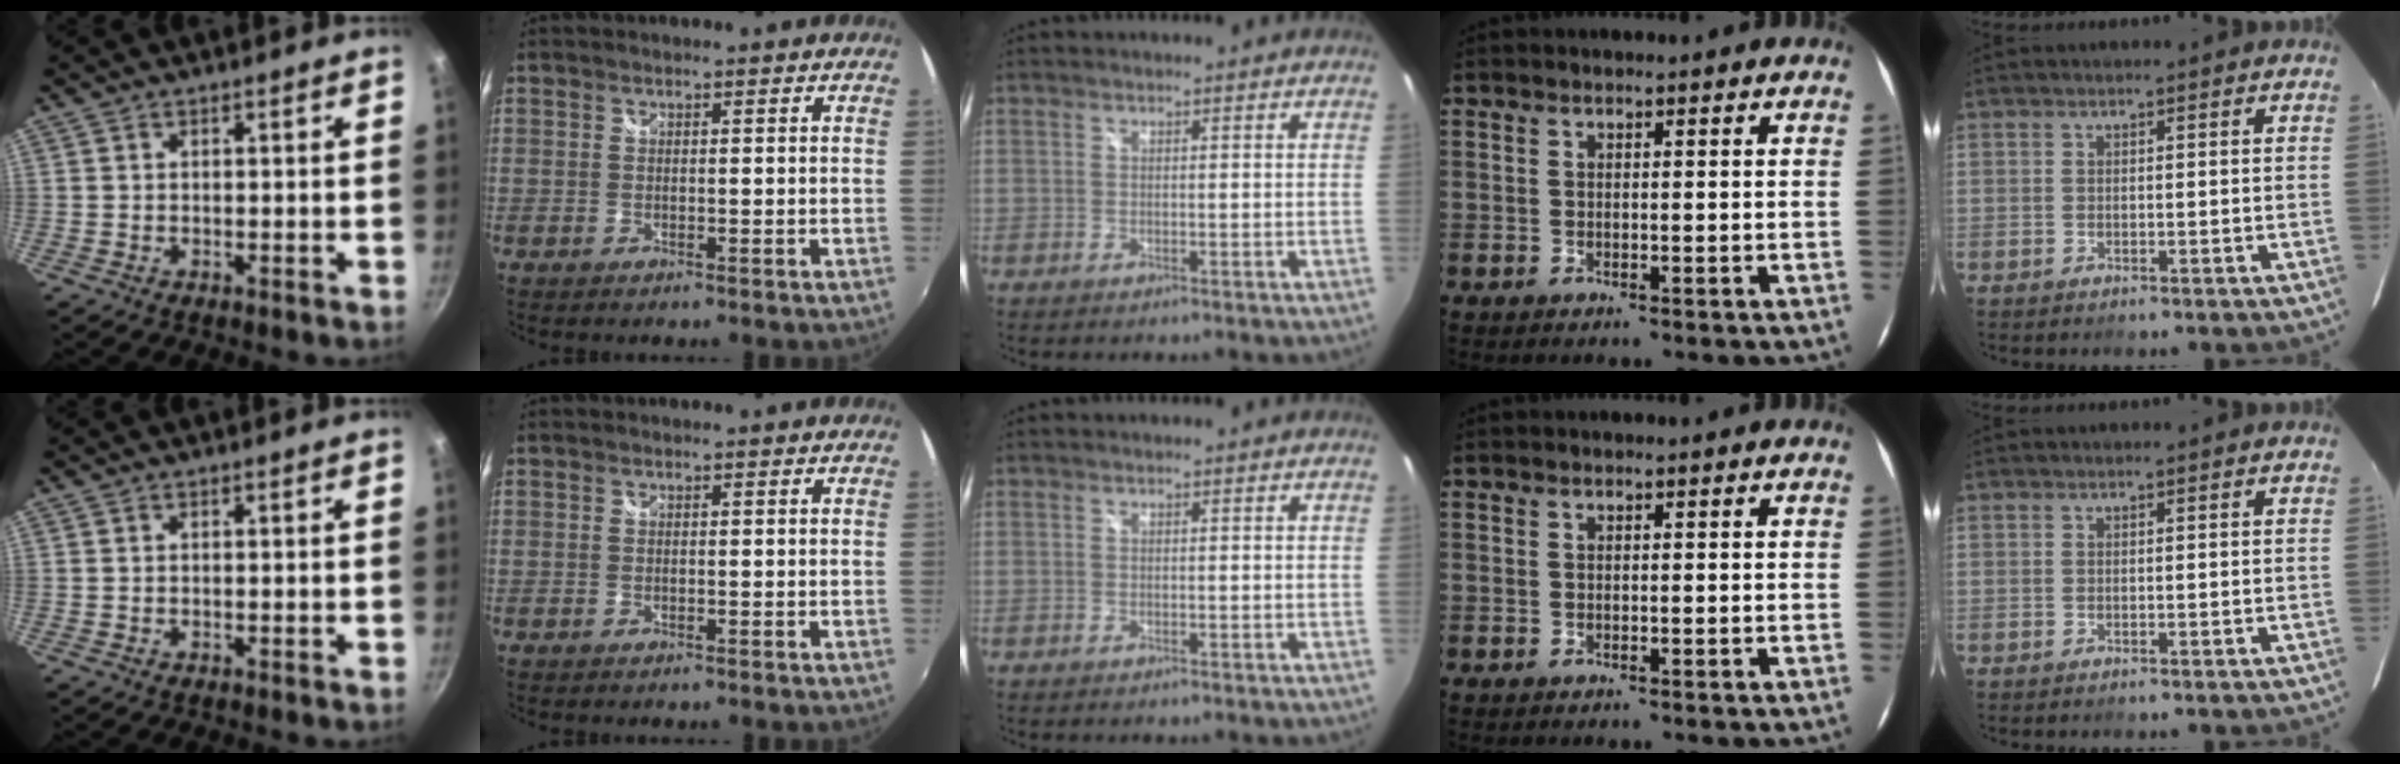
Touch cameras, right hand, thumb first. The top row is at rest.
{}